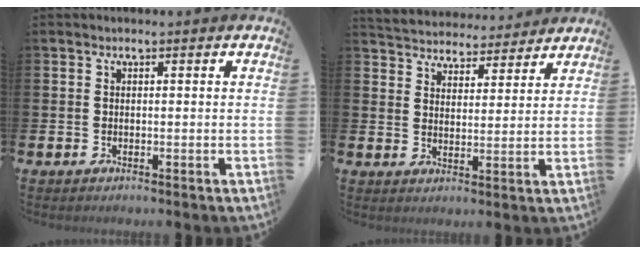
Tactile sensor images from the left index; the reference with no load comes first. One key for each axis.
{"total": 4.9, "fx": 4.7, "fy": 1.2, "fz": -0.4, "tx": -0.009, "ty": -0.037, "tz": 0.082}